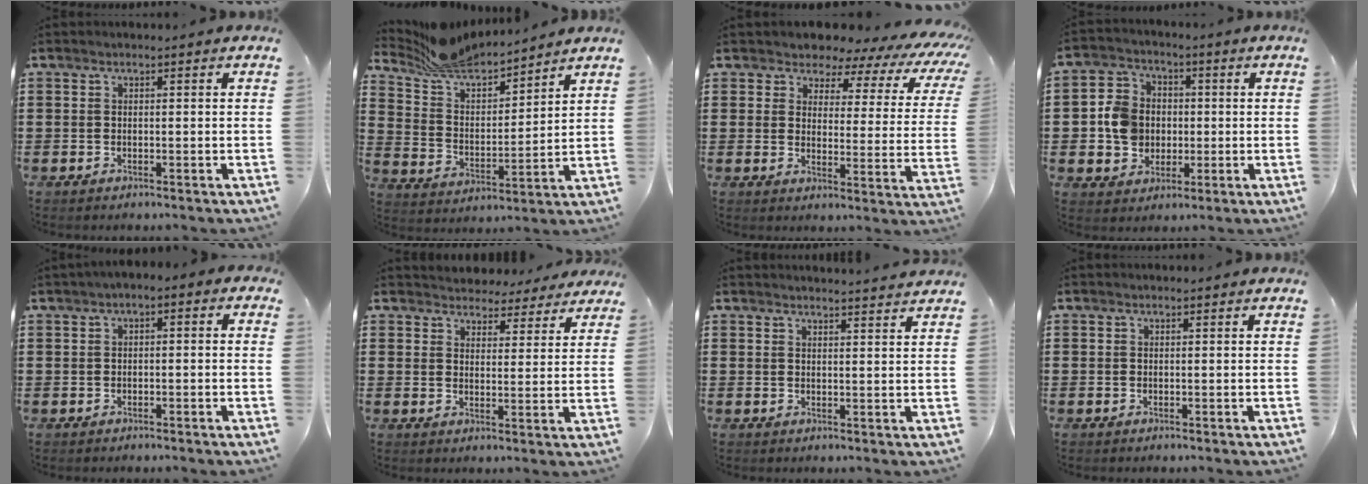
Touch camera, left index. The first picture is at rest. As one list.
[{"total": 8.8, "force": [8.3, 1.8, 2.1], "torque": [-0.080, -0.045, 0.153]}, {"total": 4.7, "force": [4.1, 1.9, 1.4], "torque": [-0.039, -0.032, 0.064]}, {"total": 7.0, "force": [-0.4, 6.4, 2.7], "torque": [-0.067, 0.015, -0.007]}, {"total": 1.6, "force": [-1.2, 0.6, 0.9], "torque": [-0.025, 0.003, -0.029]}, {"total": 4.2, "force": [4.1, 0.8, -0.1], "torque": [-0.011, -0.022, 0.072]}, {"total": 2.4, "force": [2.4, -0.5, 0.2], "torque": [-0.009, -0.009, 0.047]}, {"total": 0.0}]